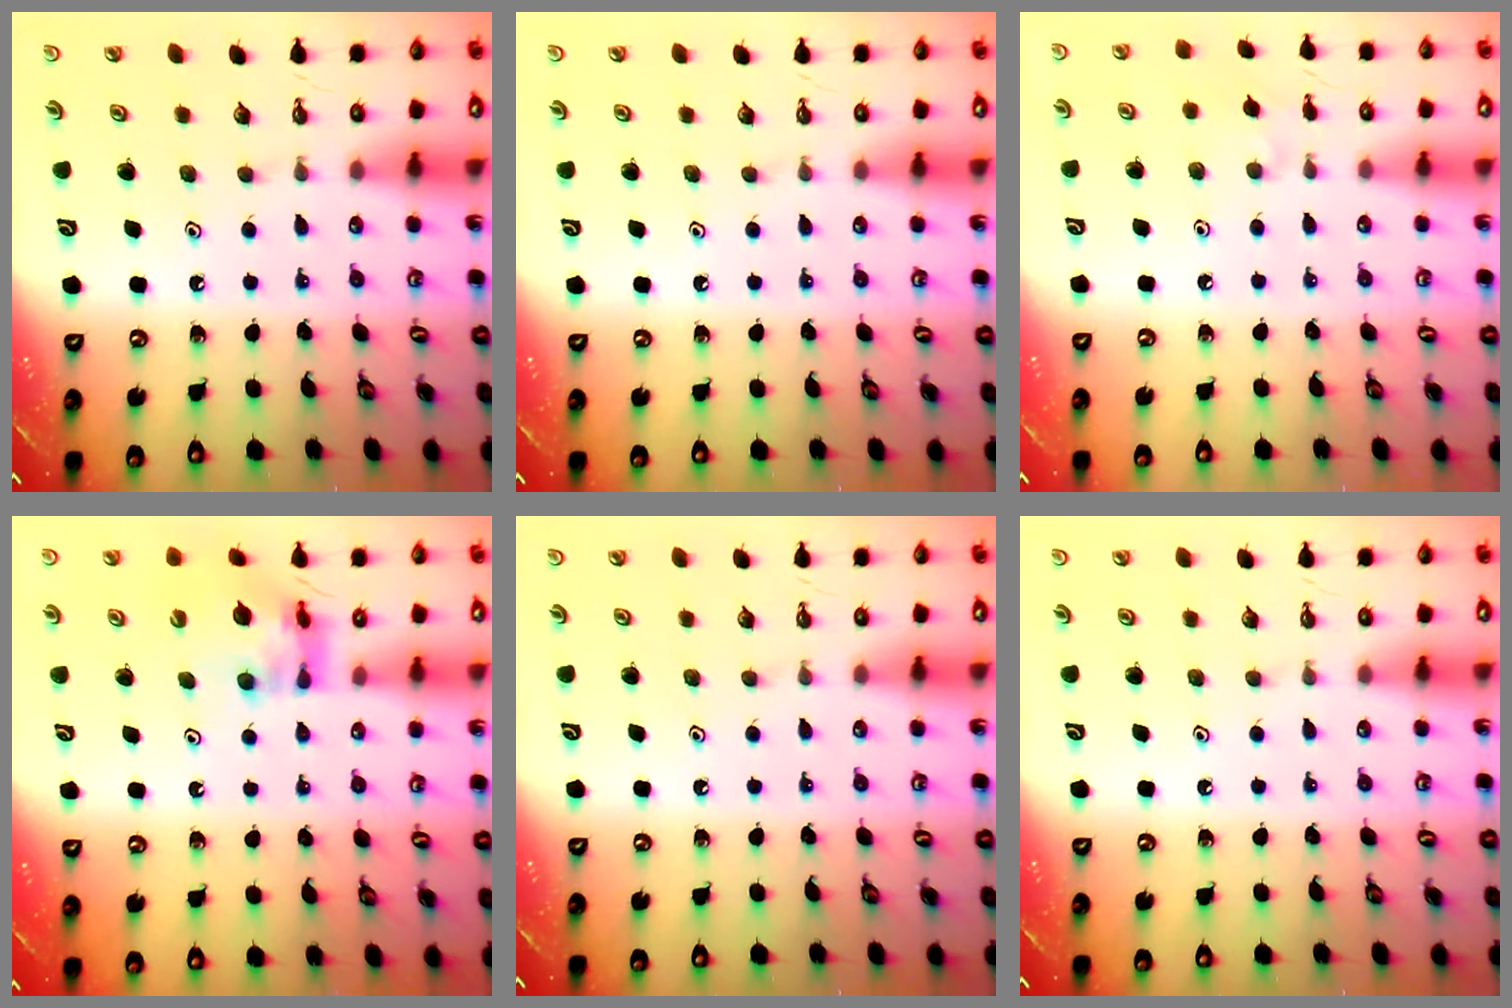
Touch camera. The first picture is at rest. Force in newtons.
{"total": 0.0}
{"total": 4.3, "press": 4.2, "slide": 0.8}
{"total": 10.5, "press": 10.5, "slide": 1.1}
{"total": 0.0}
{"total": 0.0}